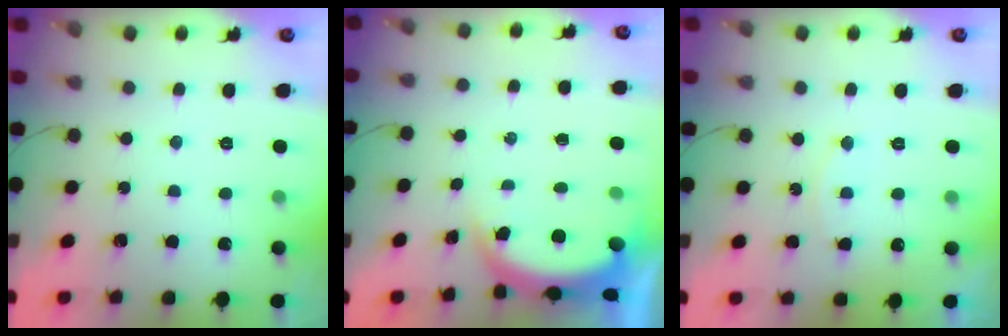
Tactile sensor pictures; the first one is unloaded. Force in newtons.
{"total": 4.5, "press": 4.4, "slide": 0.8}
{"total": 3.9, "press": 3.8, "slide": 0.7}